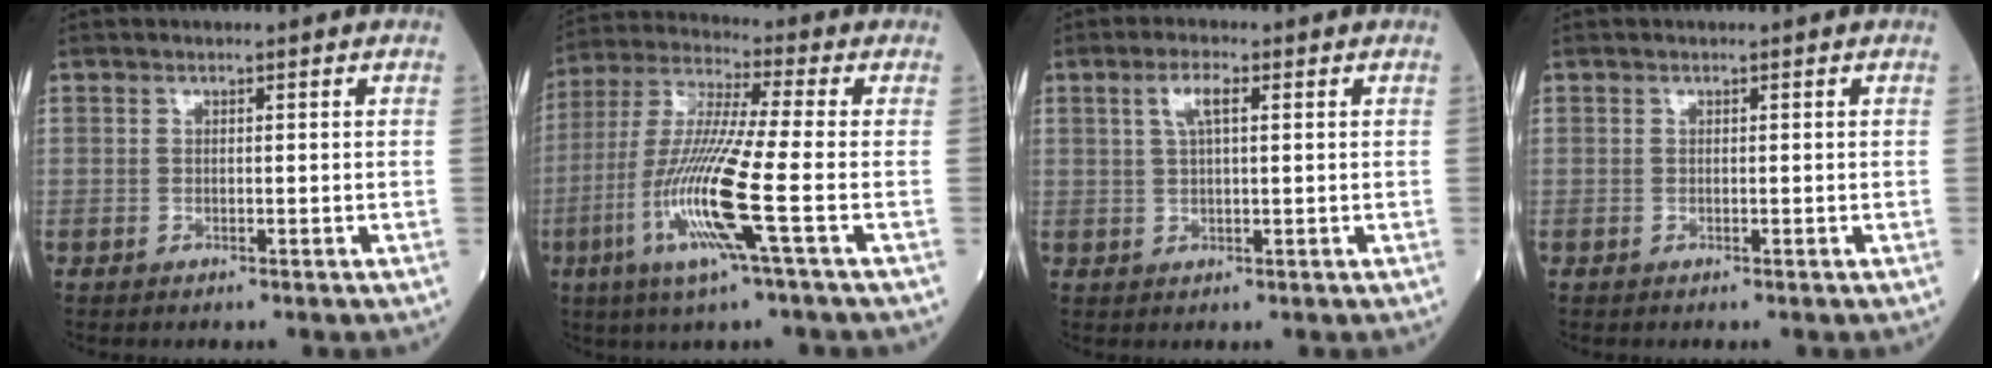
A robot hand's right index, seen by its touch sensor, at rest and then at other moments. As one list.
[{"total": 14.2, "force": [-4.6, -0.9, 13.4], "torque": [-0.281, -0.019, -0.096]}, {"total": 3.6, "force": [1.3, 0.8, 3.2], "torque": [-0.066, 0.009, 0.026]}, {"total": 0.0}]